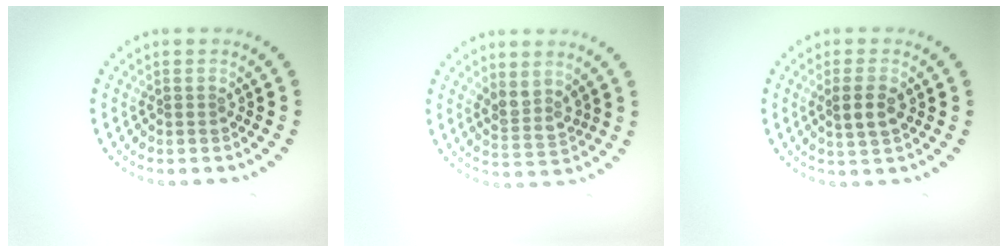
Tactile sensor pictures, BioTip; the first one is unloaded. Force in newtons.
{"total": 2.3, "press": 1.9, "slide": 1.3}
{"total": 2.3, "press": 2.3, "slide": 0.6}